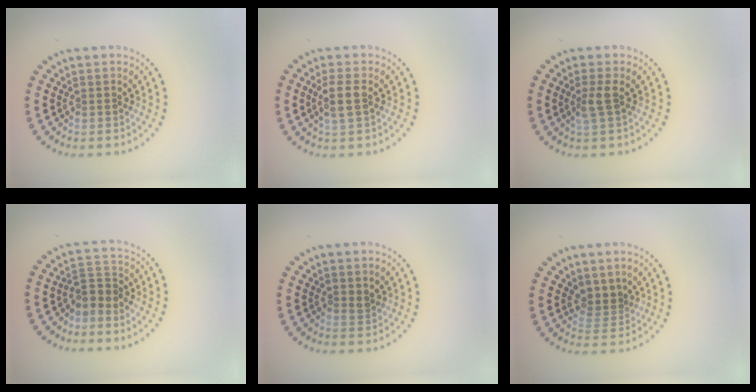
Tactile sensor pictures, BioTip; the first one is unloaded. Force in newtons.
{"total": 2.4, "press": 2.1, "slide": 1.2}
{"total": 1.7, "press": 1.4, "slide": 0.9}
{"total": 2.2, "press": 1.4, "slide": 1.7}
{"total": 0.8, "press": 0.7, "slide": 0.4}
{"total": 1.9, "press": 1.2, "slide": 1.4}